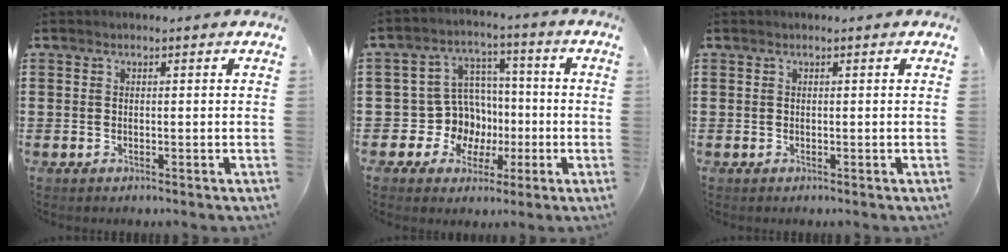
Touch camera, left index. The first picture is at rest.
{"total": 9.4, "force": [-0.9, 8.8, 3.0], "torque": [-0.106, 0.003, -0.009]}
{"total": 0.0}